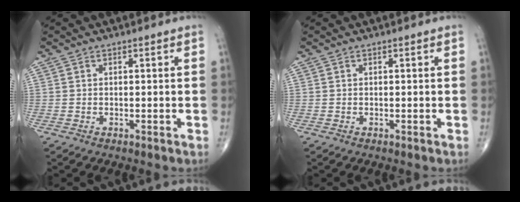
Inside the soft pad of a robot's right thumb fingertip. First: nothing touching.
{"total": 0.0}